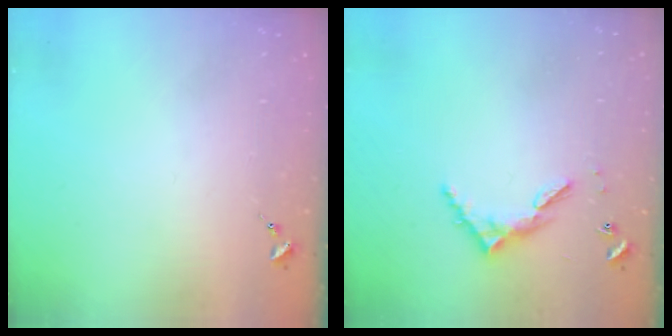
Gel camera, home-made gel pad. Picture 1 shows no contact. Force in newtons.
{"total": 6.3, "press": 6.3, "slide": 0.5}